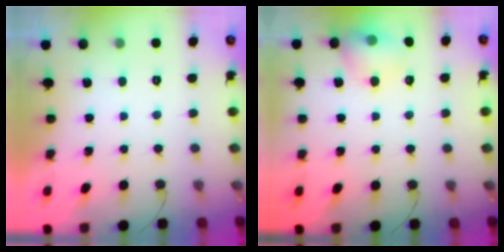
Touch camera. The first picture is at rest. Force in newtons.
{"total": 10.3, "press": 10.2, "slide": 1.5}